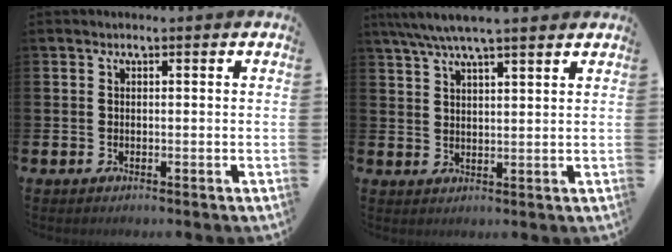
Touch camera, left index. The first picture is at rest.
{"total": 5.9, "force": [5.2, 0.6, 2.7], "torque": [-0.064, -0.012, 0.094]}